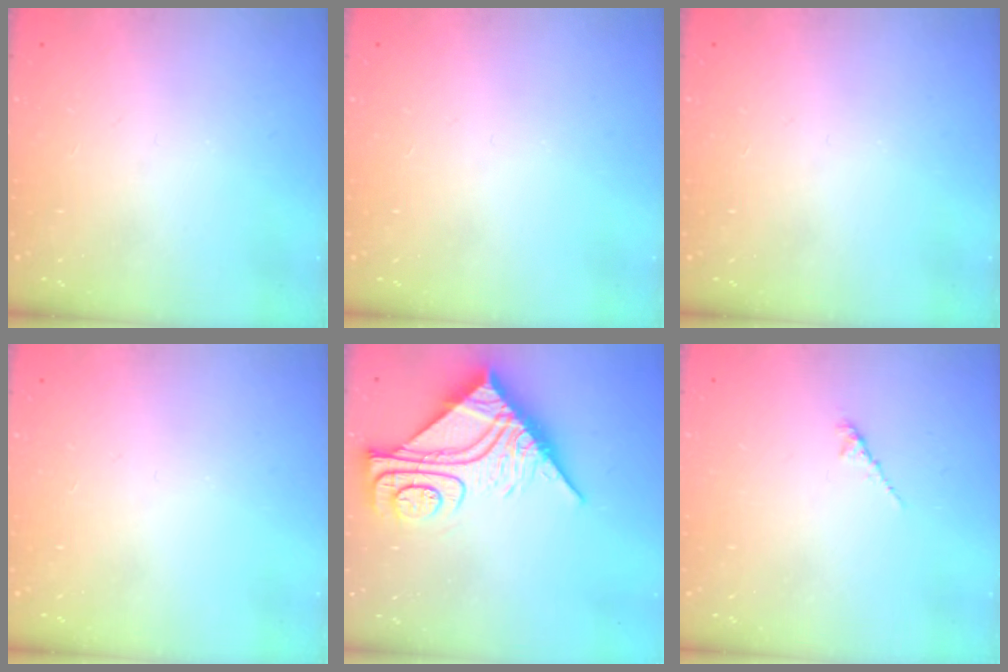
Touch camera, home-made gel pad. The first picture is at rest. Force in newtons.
{"total": 0.0}
{"total": 0.0}
{"total": 0.0}
{"total": 14.7, "press": 14.7, "slide": 1.2}
{"total": 2.0, "press": 2.0, "slide": 0.6}